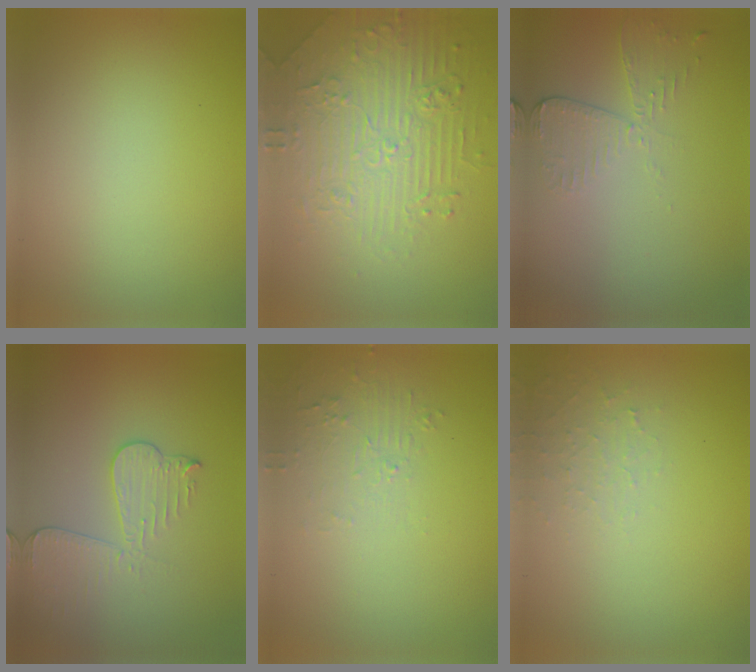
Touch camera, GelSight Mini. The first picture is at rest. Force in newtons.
{"total": 4.3, "press": 4.1, "slide": 1.1}
{"total": 2.6, "press": 2.3, "slide": 1.1}
{"total": 3.3, "press": 2.9, "slide": 1.4}
{"total": 1.6, "press": 0.4, "slide": 1.6}
{"total": 1.8, "press": 1.8, "slide": 0.4}